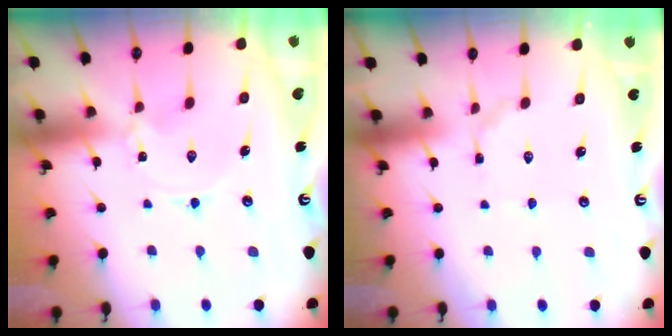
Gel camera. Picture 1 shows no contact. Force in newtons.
{"total": 3.0, "press": 2.9, "slide": 0.3}